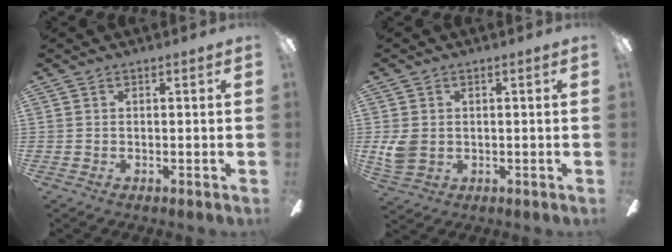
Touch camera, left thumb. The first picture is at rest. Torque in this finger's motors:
{"motor_torque": [-0.22, 0.25, -0.01, -0.02, 0.04]}